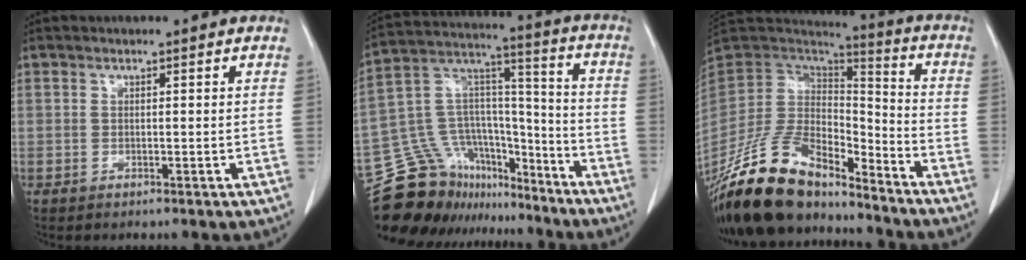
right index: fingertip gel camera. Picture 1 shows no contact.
{"total": 21.1, "force": [-17.8, 9.6, 6.0], "torque": [-0.125, 0.057, -0.294]}
{"total": 20.1, "force": [-16.5, 7.0, 9.2], "torque": [-0.188, 0.015, -0.304]}